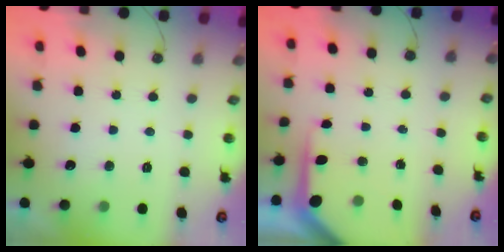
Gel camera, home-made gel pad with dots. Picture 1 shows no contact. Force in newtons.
{"total": 4.9, "press": 4.9, "slide": 0.2}